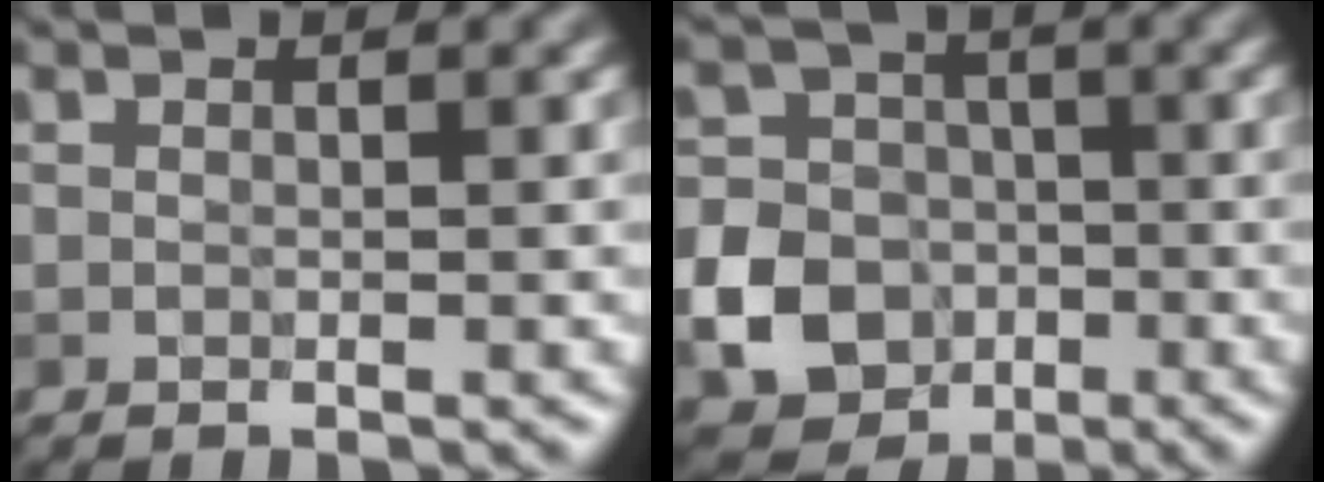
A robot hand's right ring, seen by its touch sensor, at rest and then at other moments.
{"total": 6.3, "force": [-2.0, 5.5, 2.4], "torque": [-0.035, -0.002, -0.045]}